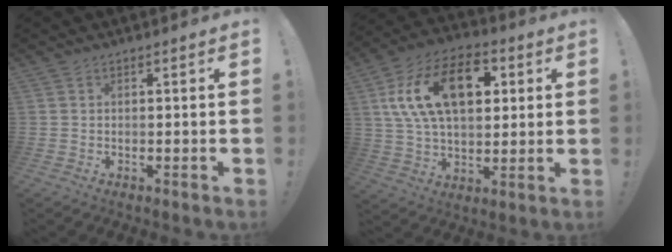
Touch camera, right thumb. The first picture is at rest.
{"total": 20.8, "force": [6.5, 12.5, 15.2], "torque": [-0.255, -0.004, 0.112]}